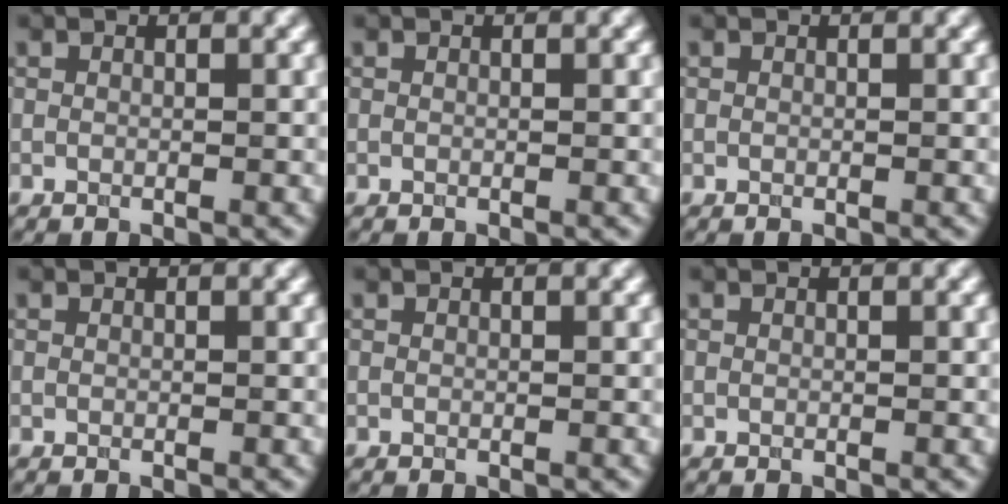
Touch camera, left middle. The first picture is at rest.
{"total": 0.0}
{"total": 0.0}
{"total": 0.0}
{"total": 0.0}
{"total": 0.0}